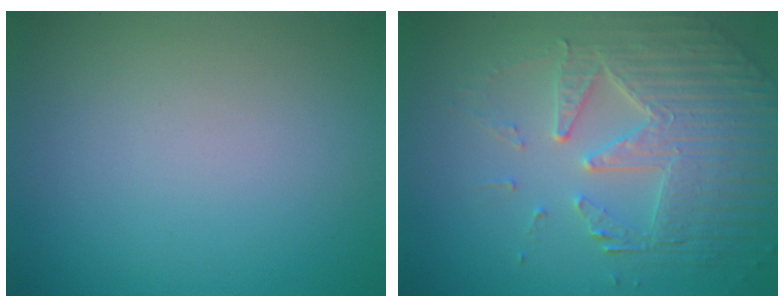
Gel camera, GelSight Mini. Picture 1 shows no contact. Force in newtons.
{"total": 6.4, "press": 5.0, "slide": 4.0}